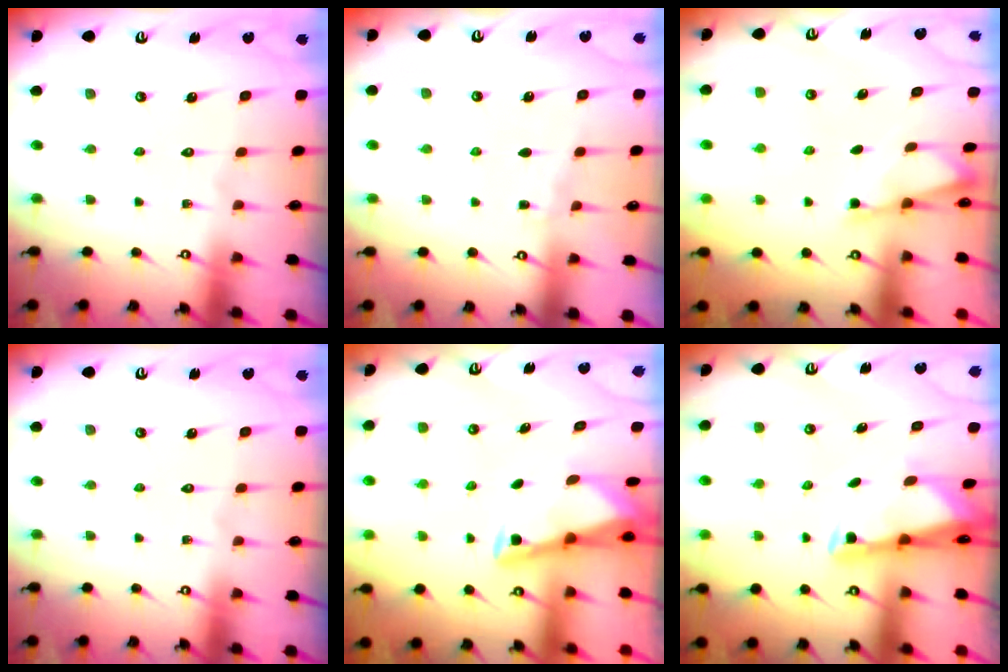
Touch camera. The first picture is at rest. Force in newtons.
{"total": 2.8, "press": 2.7, "slide": 0.3}
{"total": 1.2, "press": 1.2, "slide": 0.3}
{"total": 0.0}
{"total": 3.1, "press": 3.1, "slide": 0.4}
{"total": 2.6, "press": 2.6, "slide": 0.5}